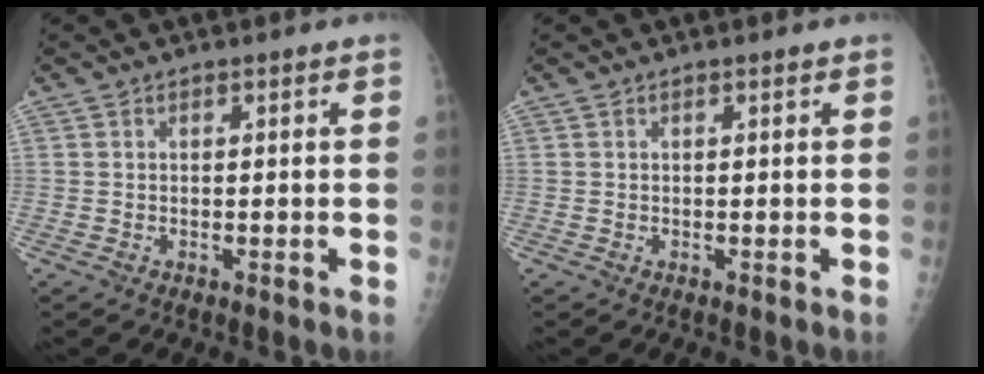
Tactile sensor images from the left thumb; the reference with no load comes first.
{"total": 0.0}